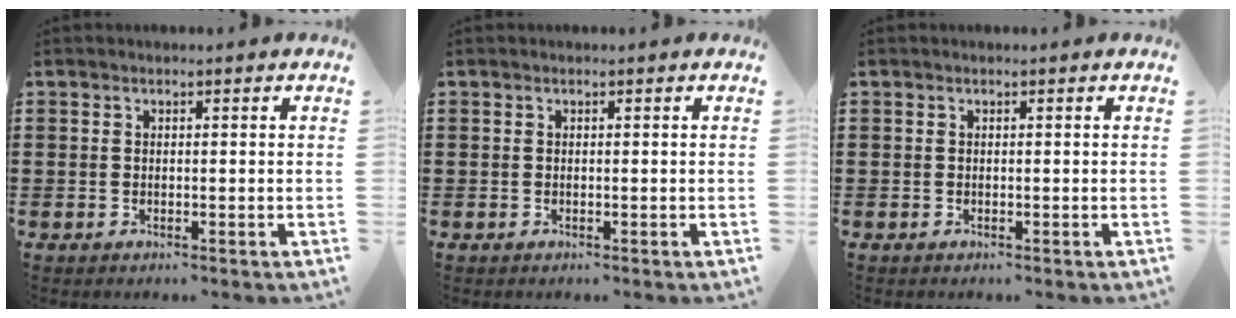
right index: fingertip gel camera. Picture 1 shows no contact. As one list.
[{"total": 0.0}, {"total": 0.0}]